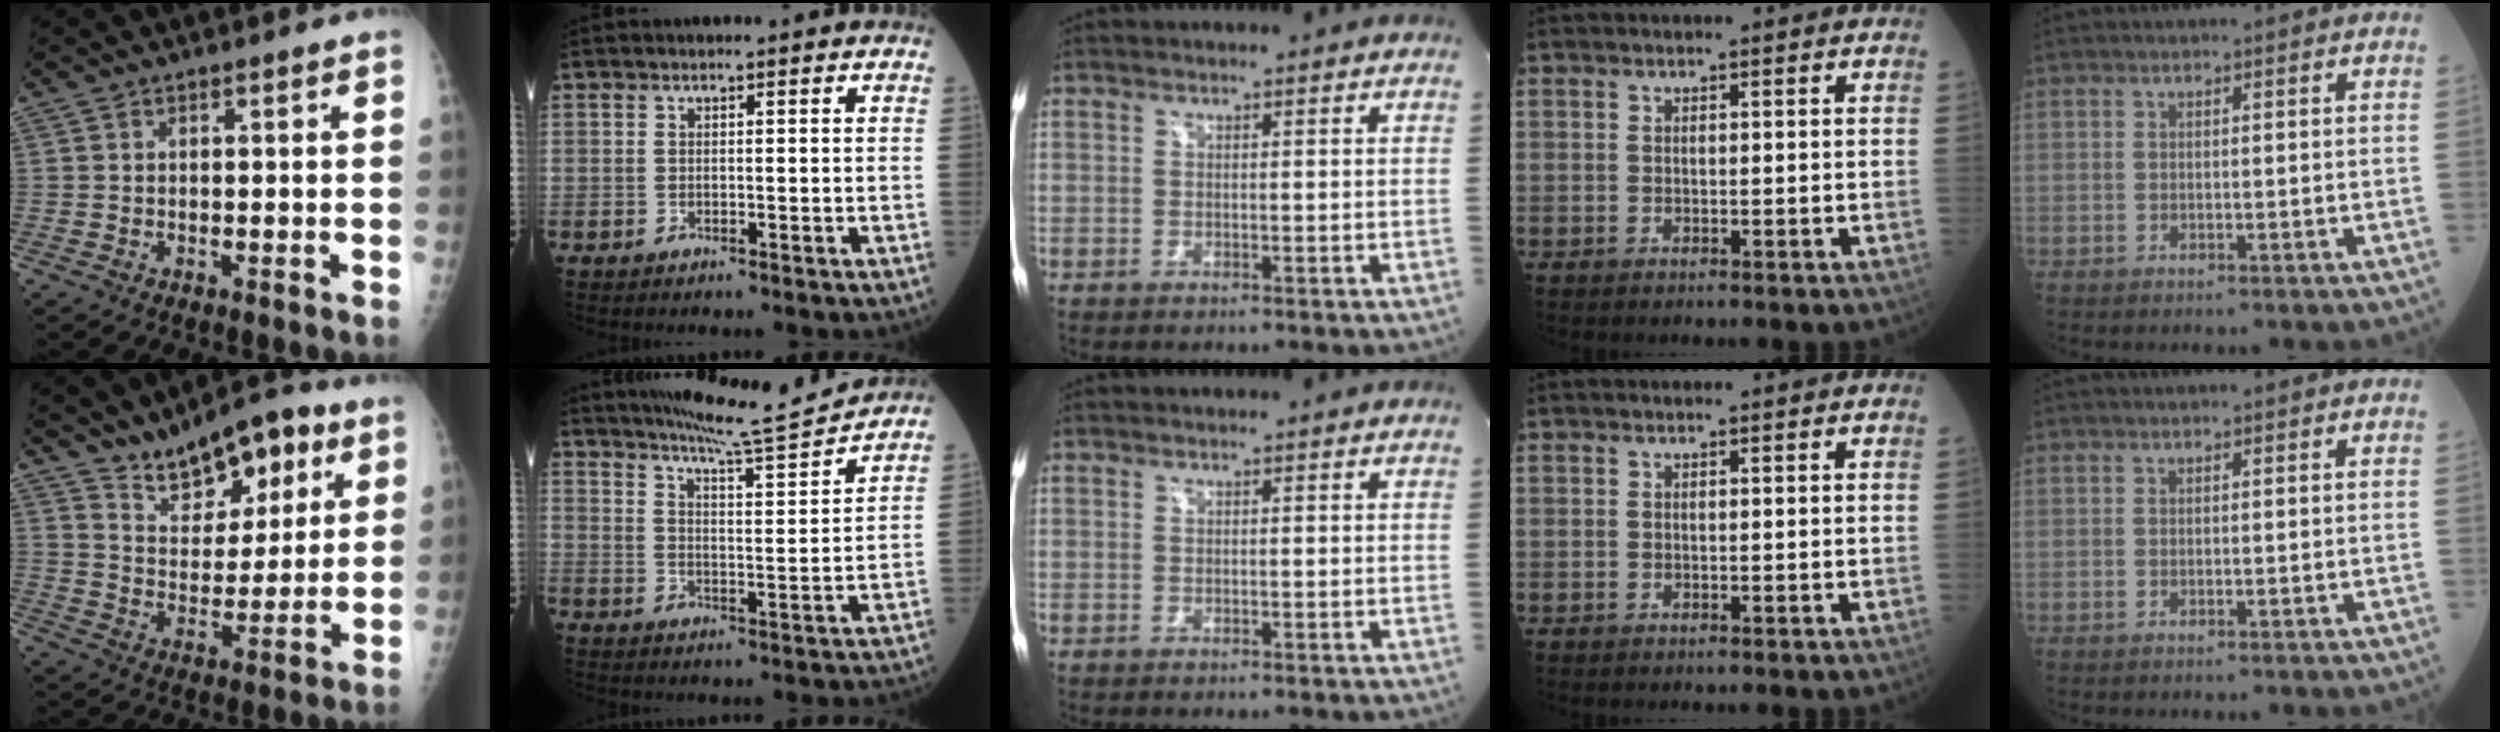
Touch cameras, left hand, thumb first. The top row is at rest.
{"thumb": {"total": 14.2, "force": [8.8, 7.2, 8.5], "torque": [-0.091, -0.039, 0.149]}, "index": {"total": 11.1, "force": [10.6, -1.2, 3.0], "torque": [-0.051, -0.015, 0.158]}}